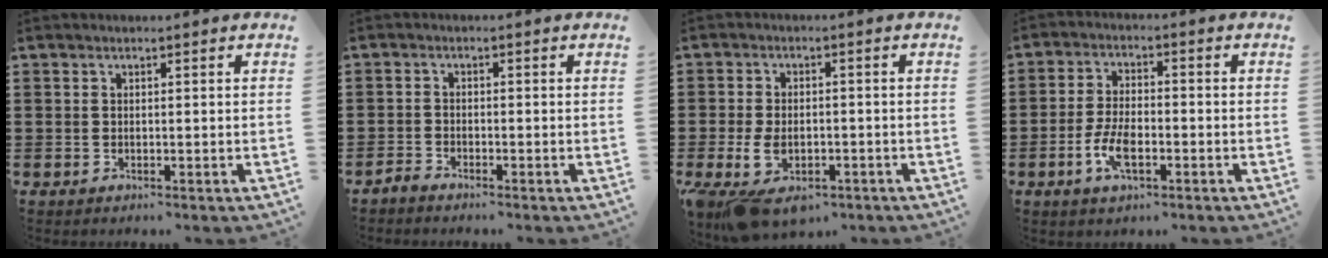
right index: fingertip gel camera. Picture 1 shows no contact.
{"total": 1.6, "force": [-1.6, 0.1, 0.0], "torque": [-0.006, 0.005, -0.033]}
{"total": 5.5, "force": [-2.4, 3.2, 3.8], "torque": [-0.093, -0.003, -0.049]}
{"total": 3.9, "force": [-1.4, 1.6, 3.3], "torque": [-0.079, -0.003, -0.029]}